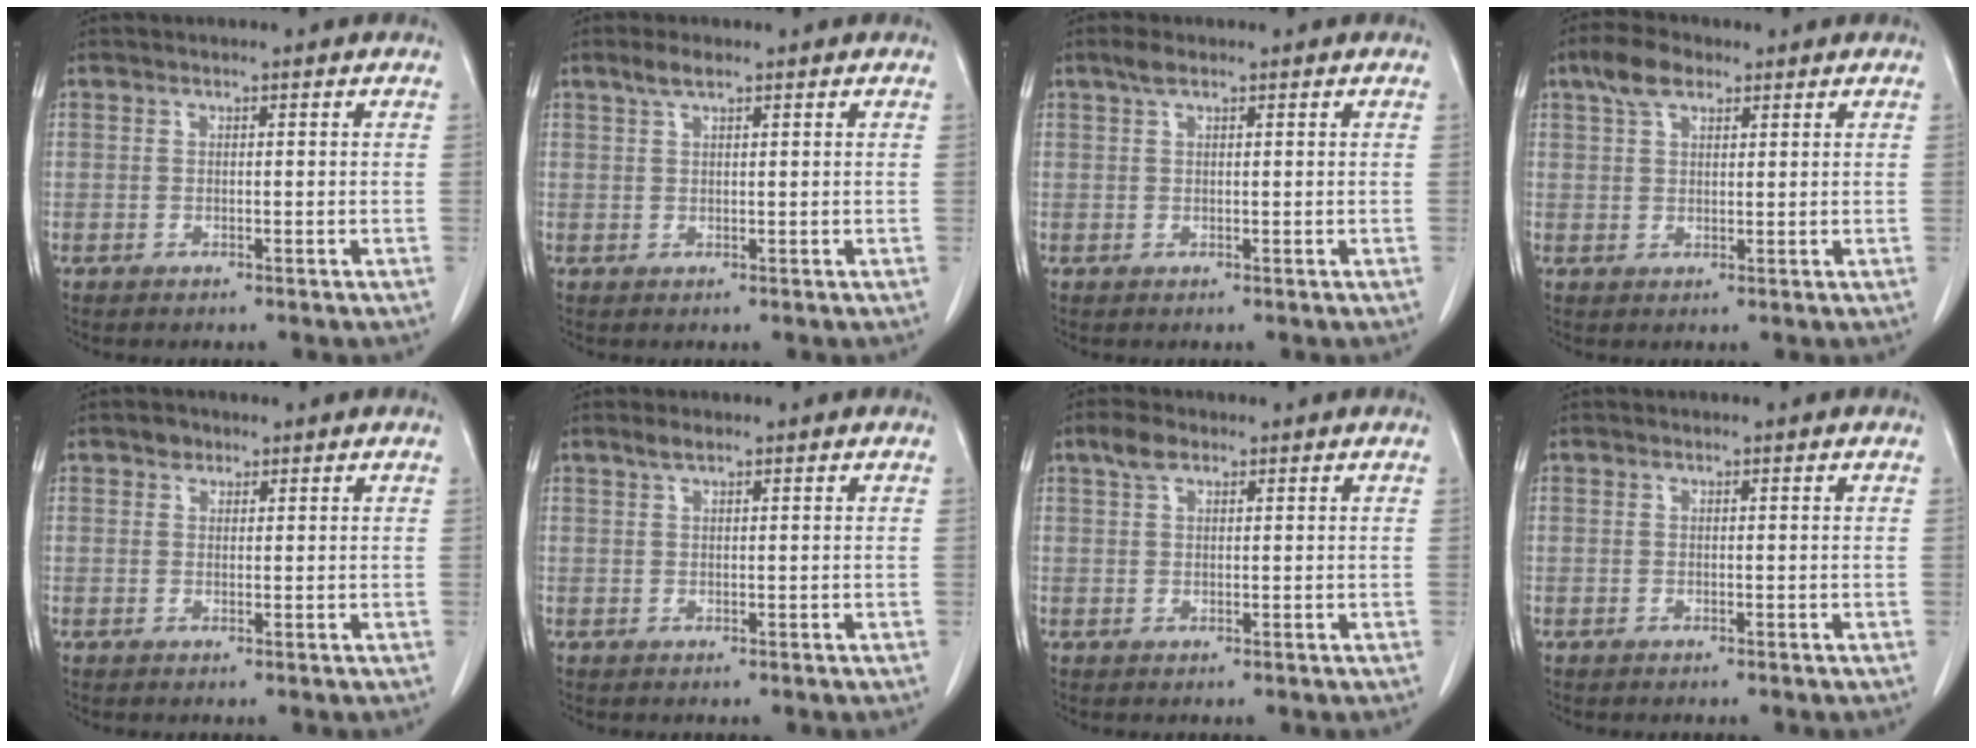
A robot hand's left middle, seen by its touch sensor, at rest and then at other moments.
{"total": 2.3, "force": [1.7, 0.5, 1.5], "torque": [-0.036, 0.008, 0.034]}
{"total": 1.7, "force": [1.2, 0.5, 1.1], "torque": [-0.028, 0.010, 0.024]}
{"total": 4.8, "force": [3.1, 2.3, 3.0], "torque": [-0.064, 0.015, 0.059]}
{"total": 1.5, "force": [1.0, 1.1, 0.3], "torque": [-0.004, 0.000, 0.015]}
{"total": 1.4, "force": [1.1, 0.2, 0.8], "torque": [-0.021, 0.004, 0.024]}
{"total": 2.7, "force": [1.7, 1.3, 1.6], "torque": [-0.036, 0.010, 0.036]}
{"total": 0.0}